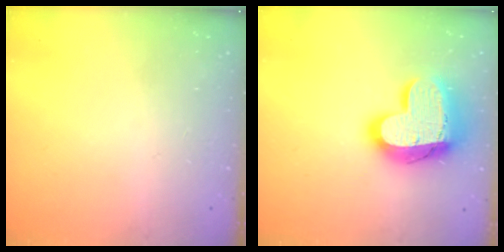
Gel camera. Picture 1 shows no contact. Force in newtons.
{"total": 19.7, "press": 19.7, "slide": 1.4}